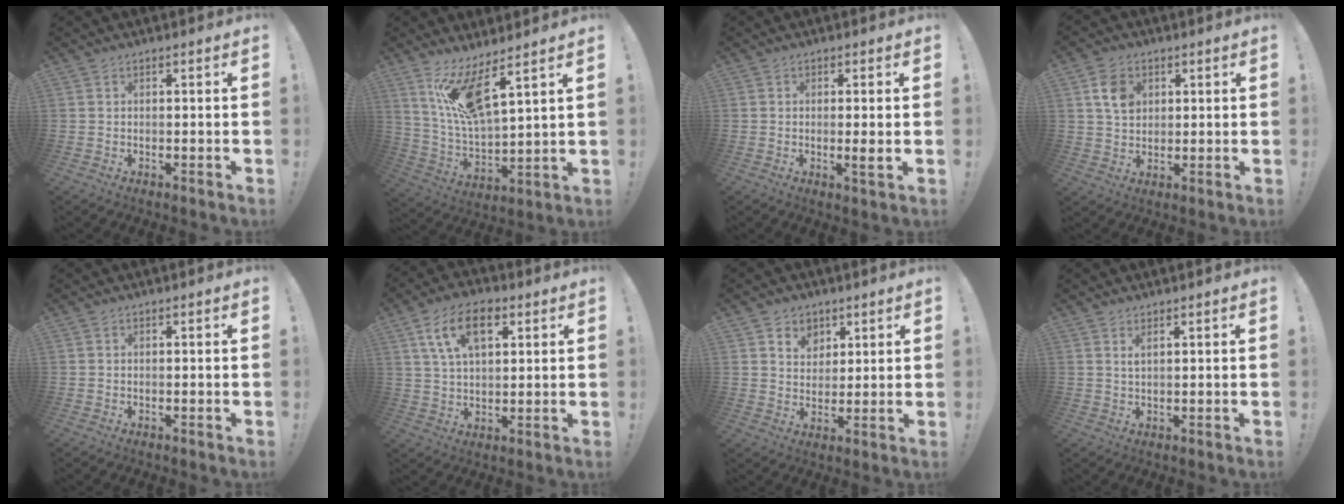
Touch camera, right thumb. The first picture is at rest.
{"total": 13.3, "force": [8.6, 2.8, 9.7], "torque": [-0.188, -0.044, 0.148]}
{"total": 3.5, "force": [-0.1, -0.3, 3.4], "torque": [-0.058, -0.008, -0.003]}
{"total": 7.9, "force": [2.8, 6.1, 4.2], "torque": [-0.058, 0.001, 0.054]}
{"total": 0.0}
{"total": 12.9, "force": [5.5, 7.2, 9.2], "torque": [-0.160, 0.002, 0.100]}
{"total": 6.4, "force": [3.6, 5.2, 0.9], "torque": [-0.003, -0.027, 0.067]}
{"total": 1.6, "force": [1.0, 0.2, 1.2], "torque": [-0.023, -0.001, 0.018]}